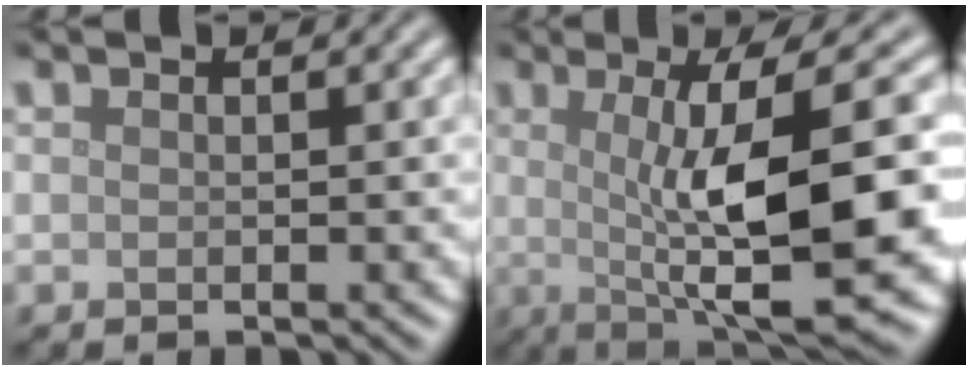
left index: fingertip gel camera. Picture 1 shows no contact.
{"total": 12.2, "force": [0.0, 2.8, 11.9], "torque": [-0.162, 0.000, 0.003]}